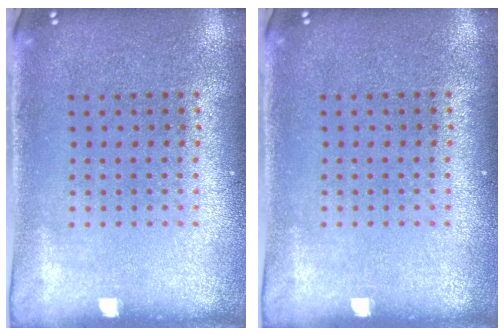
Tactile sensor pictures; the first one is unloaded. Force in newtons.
{"total": 0.0}